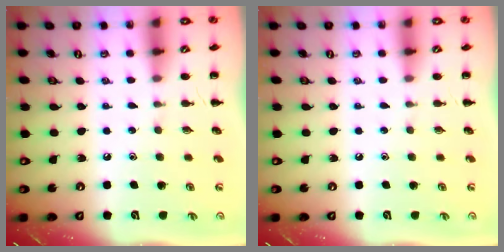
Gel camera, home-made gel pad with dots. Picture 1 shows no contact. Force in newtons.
{"total": 0.0}